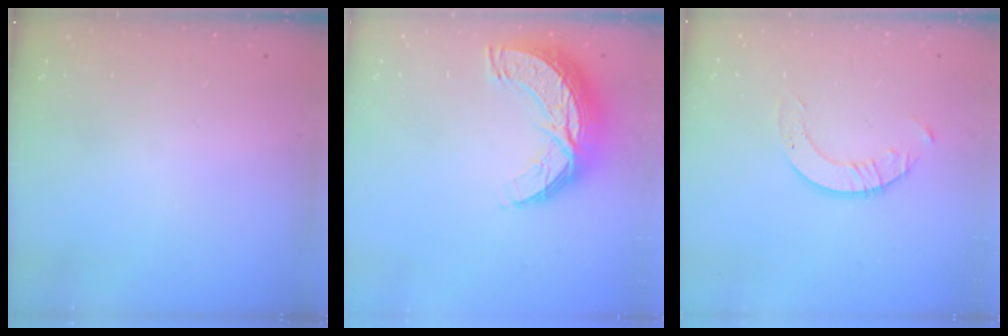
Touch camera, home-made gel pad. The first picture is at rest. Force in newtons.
{"total": 12.4, "press": 12.4, "slide": 0.9}
{"total": 3.4, "press": 3.4, "slide": 0.3}